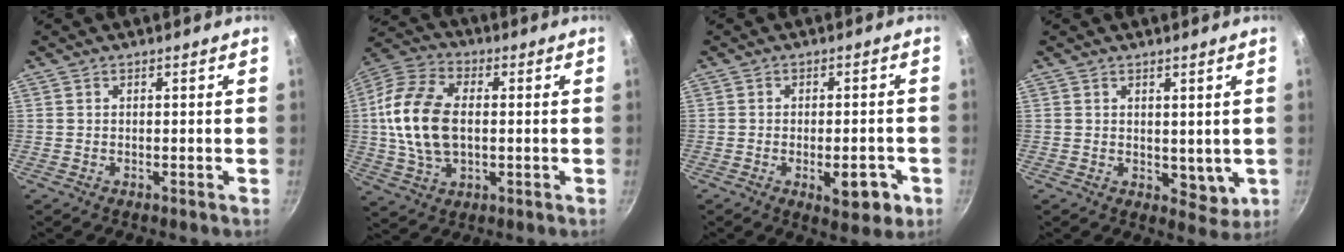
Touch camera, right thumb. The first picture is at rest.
{"total": 15.4, "force": [0.4, 9.4, 12.2], "torque": [-0.231, 0.017, -0.003]}
{"total": 7.9, "force": [-2.8, 3.6, 6.5], "torque": [-0.059, 0.008, -0.032]}
{"total": 4.9, "force": [1.1, 3.3, 3.4], "torque": [-0.039, -0.016, 0.021]}